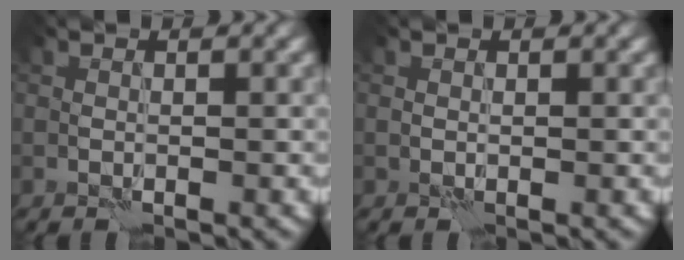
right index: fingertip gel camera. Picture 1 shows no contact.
{"total": 0.0}